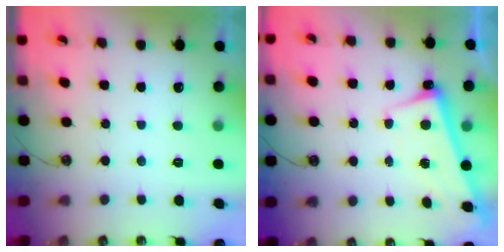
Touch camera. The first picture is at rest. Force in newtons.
{"total": 2.6, "press": 2.5, "slide": 0.7}